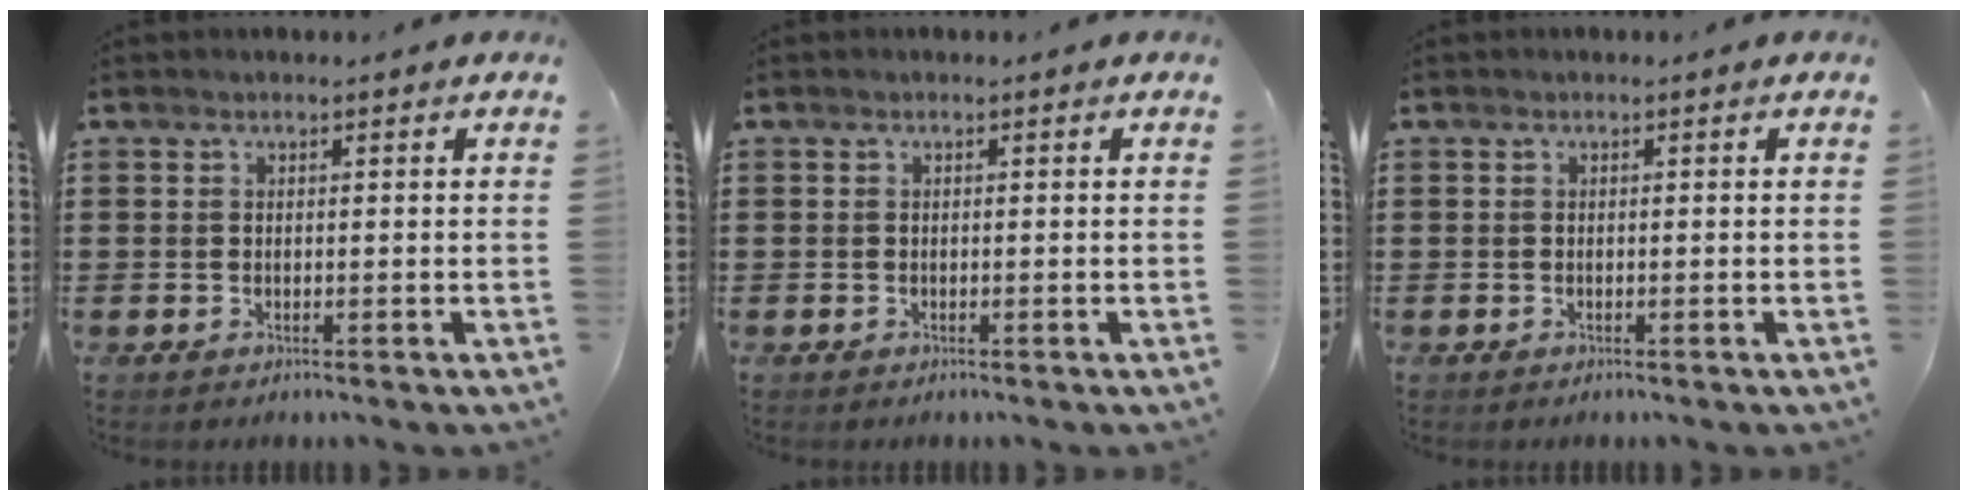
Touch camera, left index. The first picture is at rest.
{"total": 0.0}
{"total": 0.0}